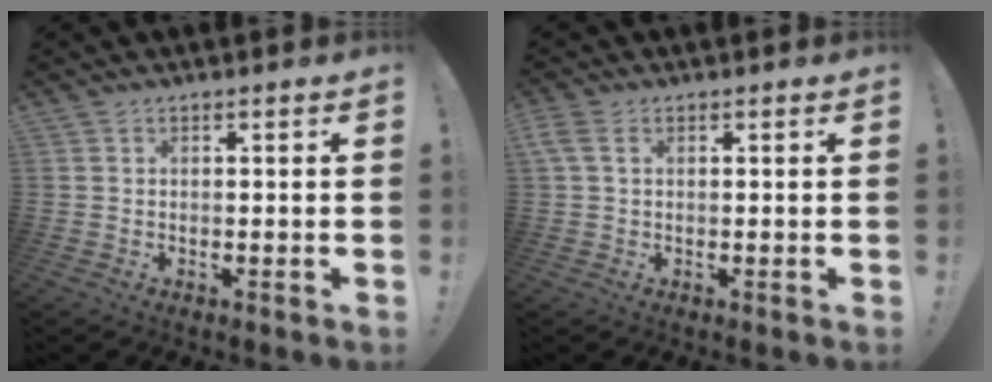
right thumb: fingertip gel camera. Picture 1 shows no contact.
{"total": 3.6, "force": [1.2, 2.3, 2.4], "torque": [-0.048, -0.001, 0.022]}